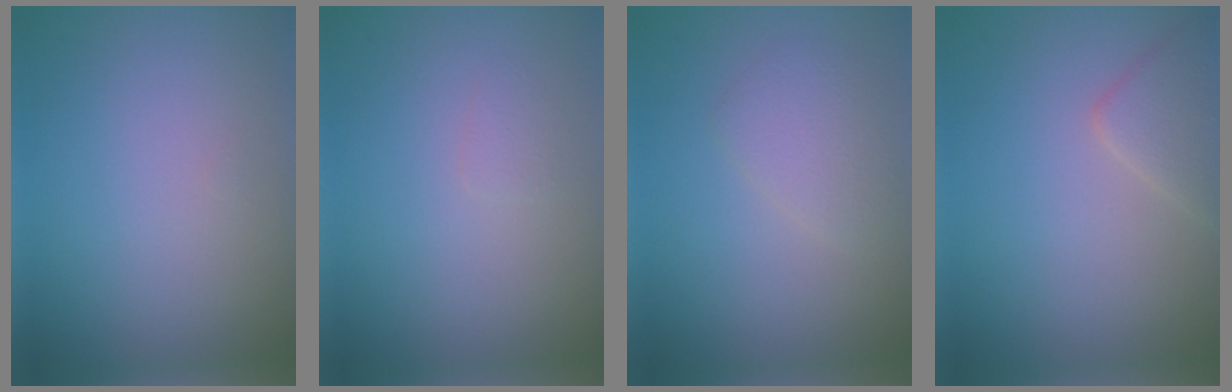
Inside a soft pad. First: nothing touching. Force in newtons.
{"total": 0.7, "press": 0.7, "slide": 0.1}
{"total": 2.1, "press": 2.1, "slide": 0.1}
{"total": 2.6, "press": 2.6, "slide": 0.1}